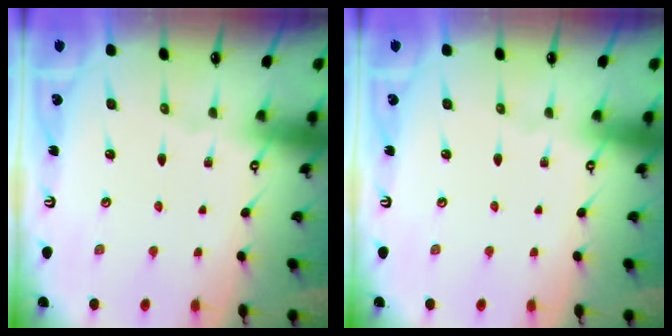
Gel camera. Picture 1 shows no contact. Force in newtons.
{"total": 0.0}